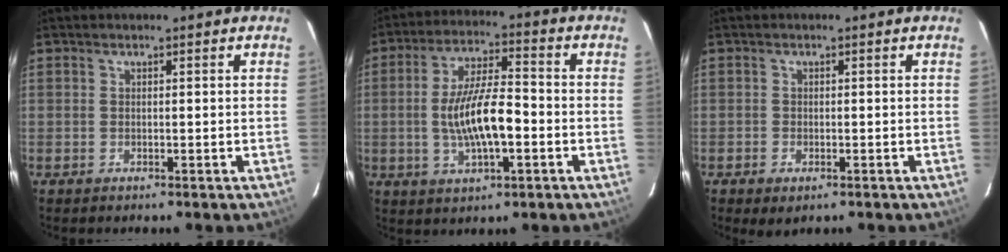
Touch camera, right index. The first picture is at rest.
{"total": 11.7, "force": [-2.3, 3.6, 10.9], "torque": [-0.212, 0.000, -0.036]}
{"total": 2.3, "force": [-1.2, 1.5, 1.3], "torque": [-0.026, -0.009, -0.019]}